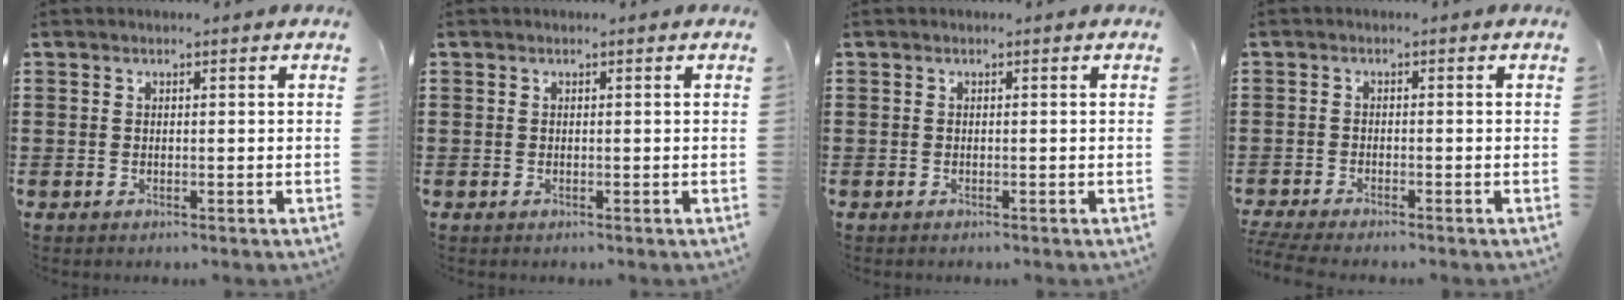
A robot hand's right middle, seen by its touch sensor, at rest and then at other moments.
{"total": 0.0}
{"total": 0.0}
{"total": 2.1, "force": [-2.0, 0.0, 0.6], "torque": [-0.018, -0.003, -0.042]}